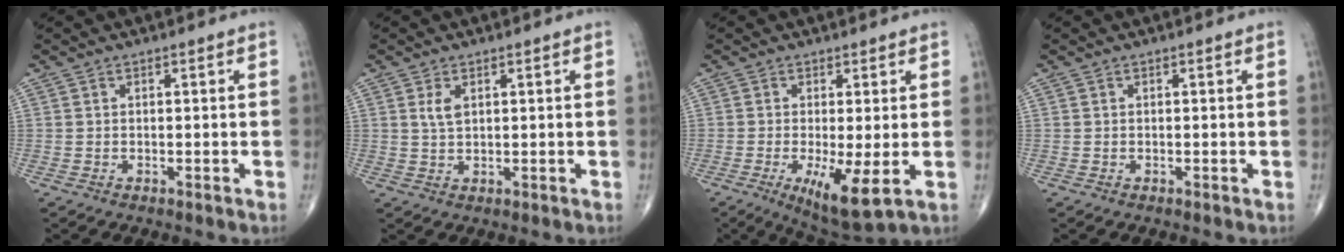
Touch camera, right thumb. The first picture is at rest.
{"total": 2.6, "force": [1.0, 1.3, 2.0], "torque": [-0.039, -0.001, 0.022]}
{"total": 8.7, "force": [-2.1, 2.0, 8.2], "torque": [-0.143, -0.025, -0.030]}
{"total": 0.0}